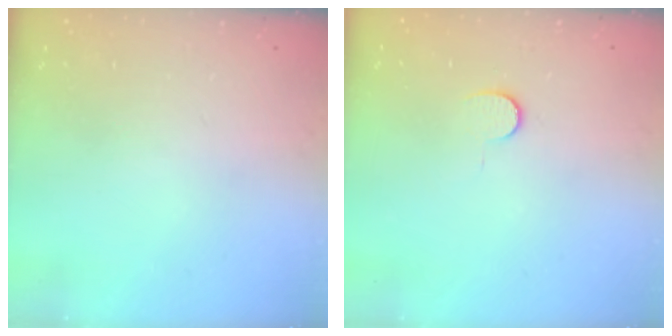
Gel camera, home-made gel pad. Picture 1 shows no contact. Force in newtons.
{"total": 6.0, "press": 6.0, "slide": 0.5}